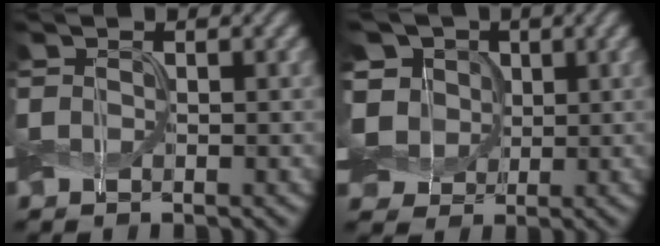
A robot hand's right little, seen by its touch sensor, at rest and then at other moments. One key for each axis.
{"total": 7.8, "fx": 2.1, "fy": 6.3, "fz": 4.1, "tx": -0.105, "ty": 0.029, "tz": 0.012}